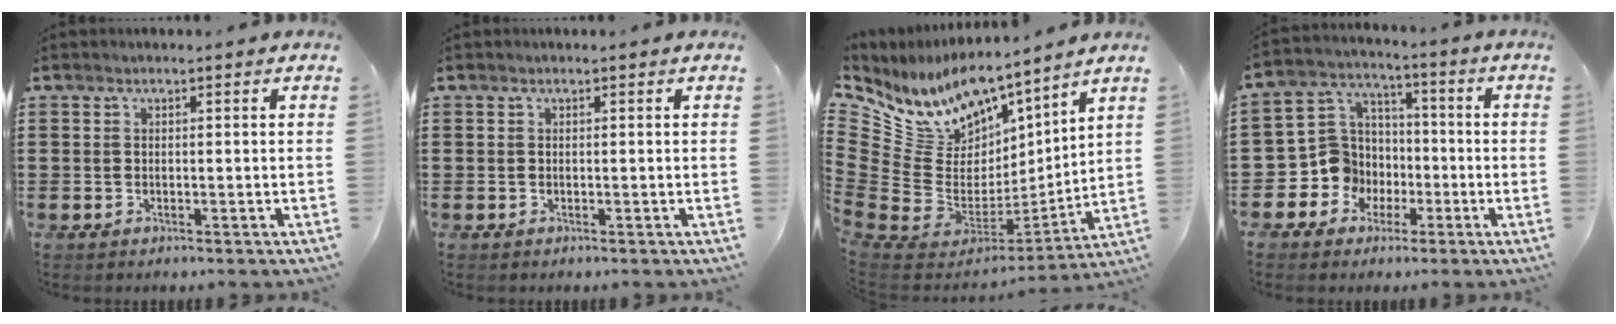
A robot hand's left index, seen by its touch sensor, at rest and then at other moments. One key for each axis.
{"total": 0.0}
{"total": 10.0, "fx": 7.4, "fy": 5.9, "fz": 3.3, "tx": -0.118, "ty": -0.081, "tz": 0.134}
{"total": 8.9, "fx": -2.2, "fy": 8.4, "fz": 1.9, "tx": -0.101, "ty": 0.001, "tz": -0.043}